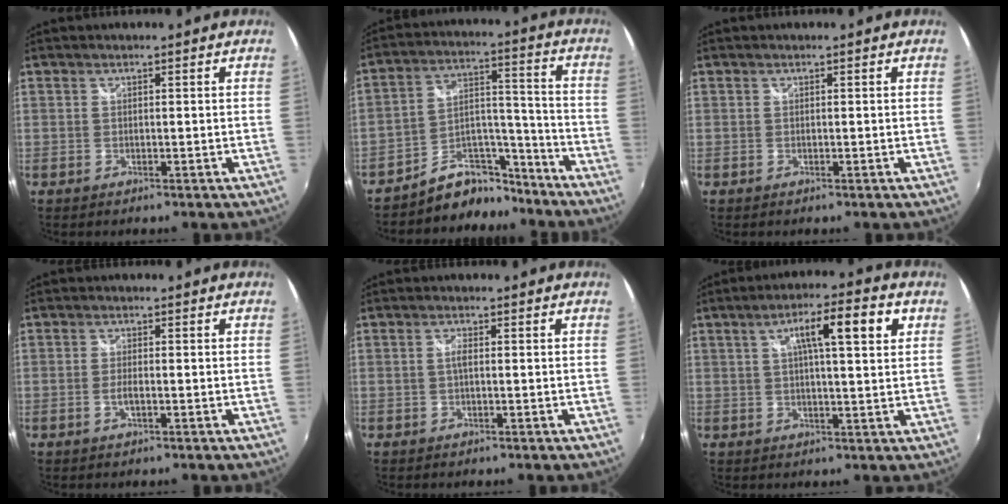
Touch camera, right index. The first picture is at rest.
{"total": 11.0, "force": [-9.4, 5.2, 2.0], "torque": [-0.025, 0.066, -0.150]}
{"total": 0.0}
{"total": 1.9, "force": [-0.7, 0.4, 1.7], "torque": [-0.039, 0.000, -0.012]}
{"total": 1.2, "force": [-0.1, 0.3, 1.1], "torque": [-0.023, 0.002, -0.004]}
{"total": 9.8, "force": [3.6, 1.6, 9.0], "torque": [-0.145, 0.020, 0.053]}